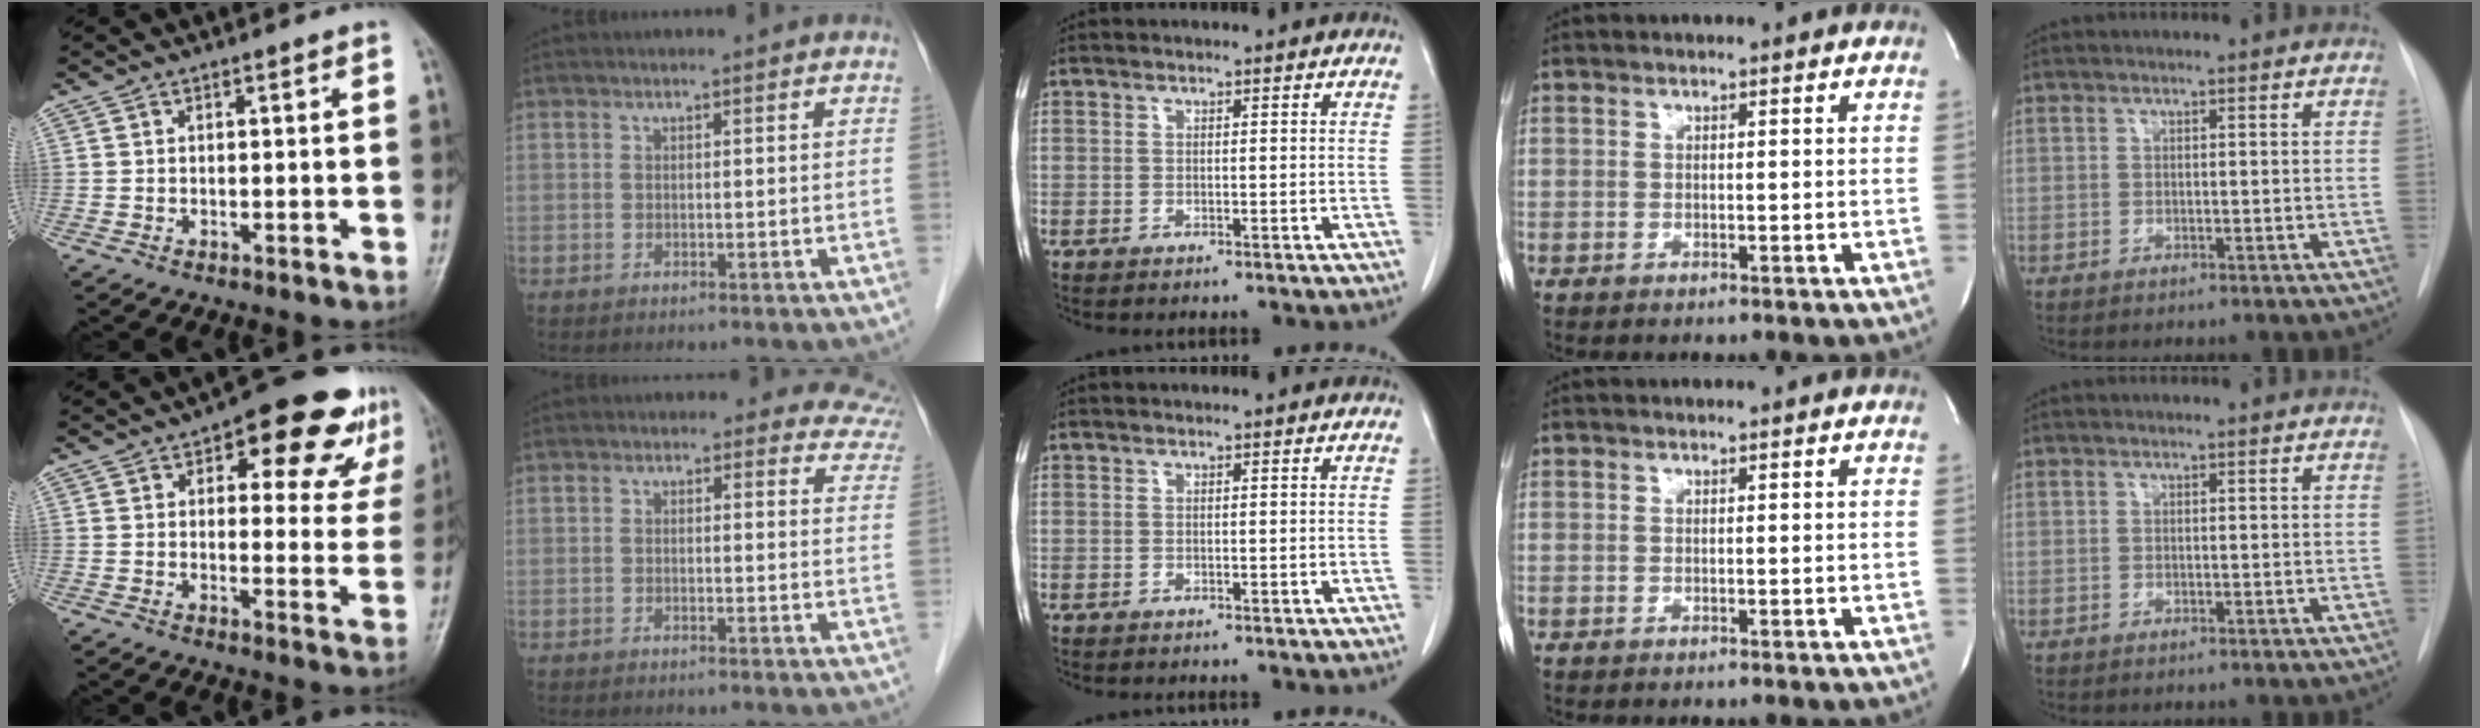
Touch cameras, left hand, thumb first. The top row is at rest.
{"thumb": {"total": 15.3, "force": [7.9, 7.2, 11.1], "torque": [-0.086, -0.016, 0.095]}, "index": {"total": 7.9, "force": [6.6, 4.3, 0.8], "torque": [0.040, -0.006, 0.028]}}